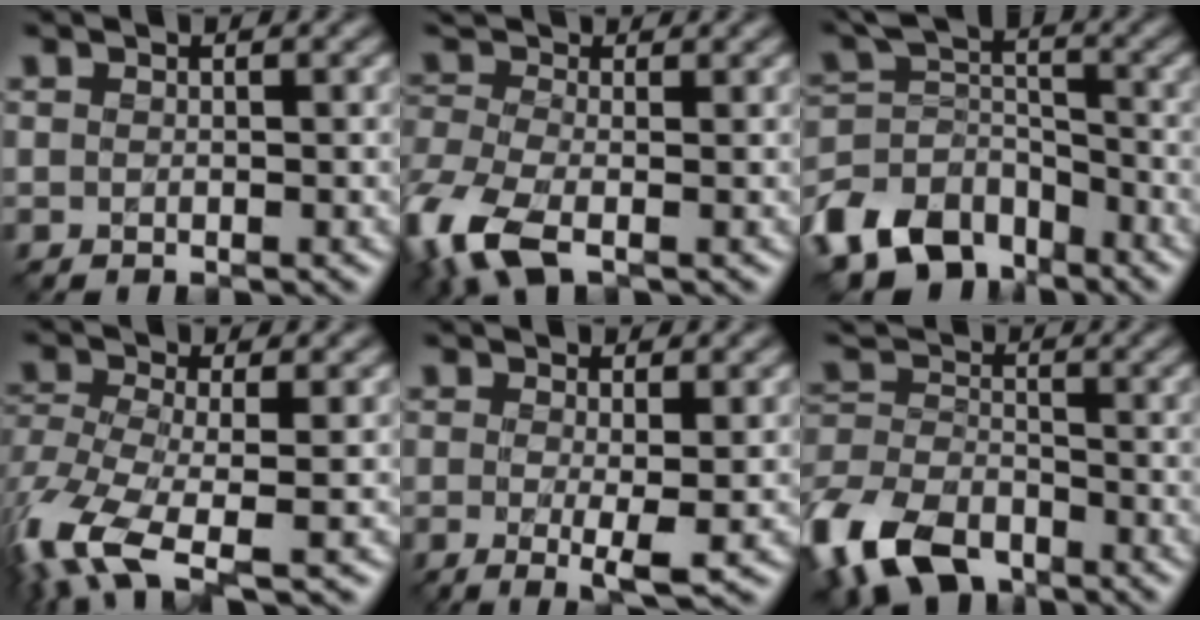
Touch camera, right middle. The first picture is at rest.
{"total": 7.8, "force": [-3.2, 4.2, 5.7], "torque": [-0.156, -0.015, -0.072]}
{"total": 9.4, "force": [-6.5, 5.7, 3.6], "torque": [-0.065, 0.001, -0.129]}
{"total": 8.5, "force": [-4.4, 3.1, 6.6], "torque": [-0.153, -0.020, -0.092]}
{"total": 3.0, "force": [-0.3, 0.5, 2.9], "torque": [-0.052, -0.012, -0.004]}
{"total": 11.3, "force": [-7.3, 6.6, 5.5], "torque": [-0.117, -0.028, -0.150]}